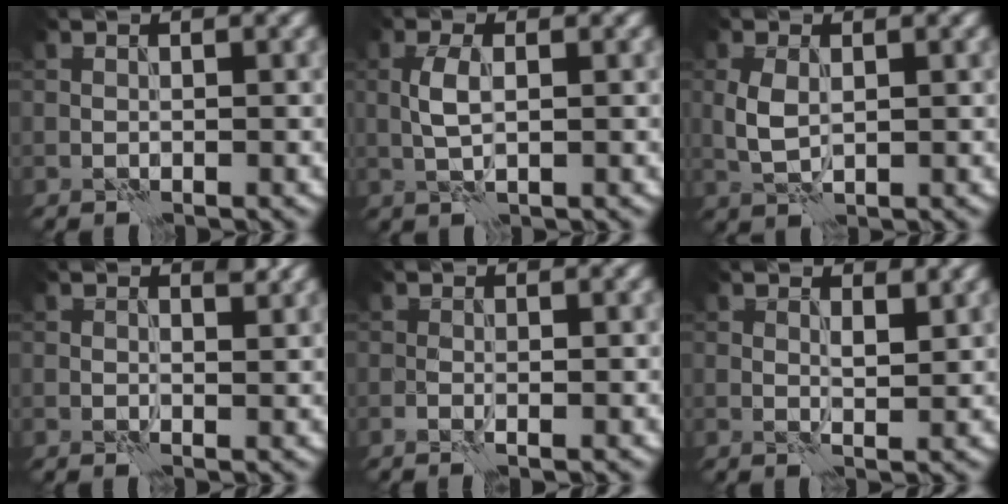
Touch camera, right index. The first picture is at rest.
{"total": 2.5, "force": [0.1, 0.9, 2.3], "torque": [-0.054, 0.004, 0.002]}
{"total": 2.5, "force": [0.2, 1.4, 2.1], "torque": [-0.053, 0.000, 0.007]}
{"total": 1.1, "force": [0.3, 0.6, 0.9], "torque": [-0.007, -0.004, 0.004]}
{"total": 0.9, "force": [-0.4, 0.1, 0.8], "torque": [-0.017, -0.002, -0.008]}
{"total": 1.5, "force": [0.9, 0.5, 1.1], "torque": [-0.017, -0.004, 0.017]}